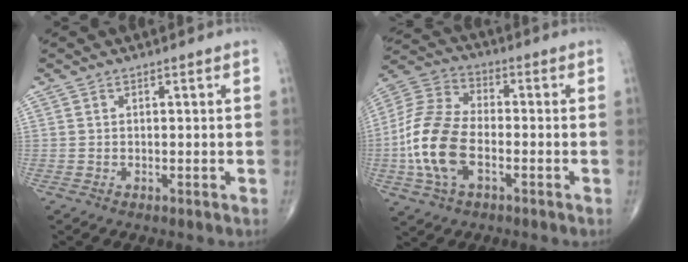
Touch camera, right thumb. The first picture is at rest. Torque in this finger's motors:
{"motor_torque": [0.09, 0.62, 1.36, -0.20, 0.47]}